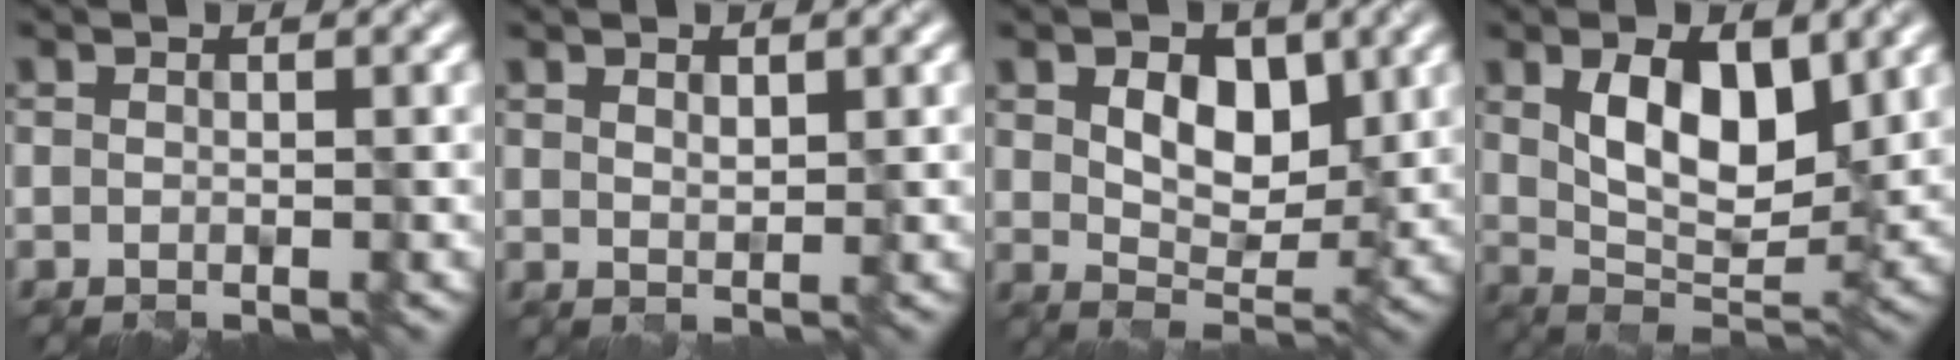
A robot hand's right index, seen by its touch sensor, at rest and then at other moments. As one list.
[{"total": 1.2, "force": [1.1, 0.5, 0.4], "torque": [-0.008, -0.002, 0.022]}, {"total": 5.0, "force": [1.8, 3.1, 3.5], "torque": [-0.053, -0.006, 0.028]}, {"total": 6.6, "force": [2.5, 3.1, 5.3], "torque": [-0.090, -0.004, 0.044]}]